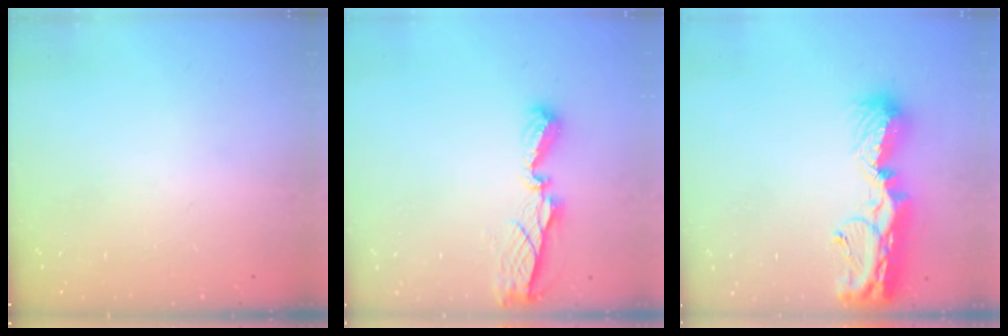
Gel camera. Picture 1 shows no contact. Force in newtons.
{"total": 7.5, "press": 7.5, "slide": 0.5}
{"total": 15.0, "press": 15.0, "slide": 1.2}